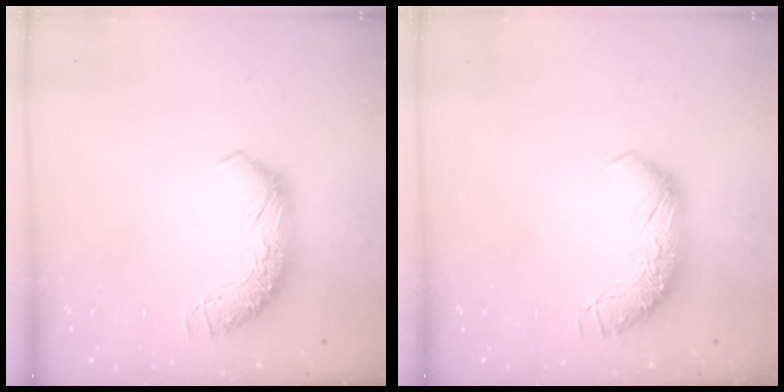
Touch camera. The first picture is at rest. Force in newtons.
{"total": 0.0}